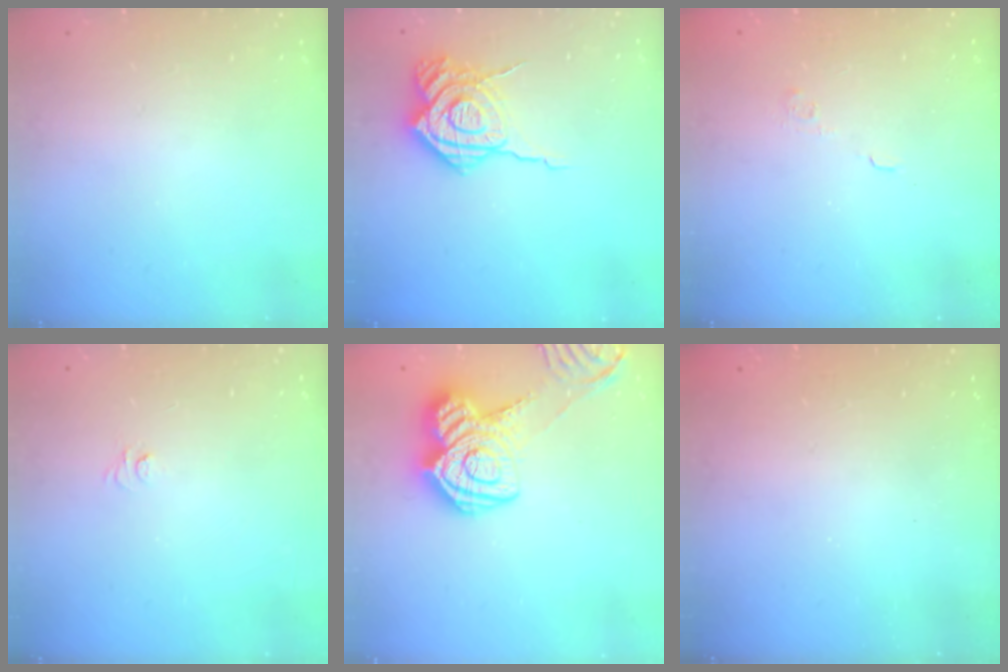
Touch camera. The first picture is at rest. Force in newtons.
{"total": 15.9, "press": 15.9, "slide": 1.5}
{"total": 3.6, "press": 3.5, "slide": 0.9}
{"total": 4.0, "press": 4.0, "slide": 0.4}
{"total": 17.8, "press": 17.8, "slide": 1.2}
{"total": 2.3, "press": 2.2, "slide": 0.7}